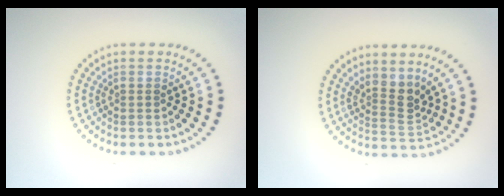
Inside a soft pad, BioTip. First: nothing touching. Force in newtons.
{"total": 2.7, "press": 2.0, "slide": 1.8}